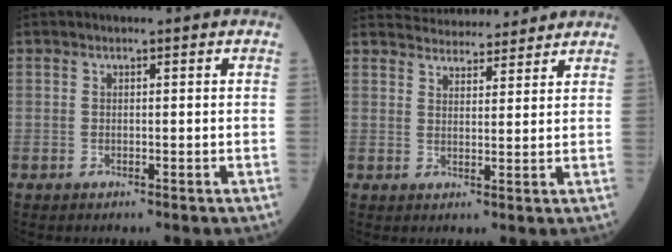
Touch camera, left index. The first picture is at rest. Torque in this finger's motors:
{"motor_torque": [0.75, -0.84, 0.14, 0.00]}